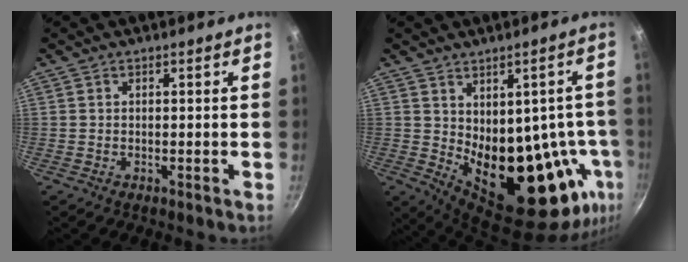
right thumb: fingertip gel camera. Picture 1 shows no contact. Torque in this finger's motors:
{"motor_torque": [-0.39, 1.52, 0.98, 1.09, 0.41]}